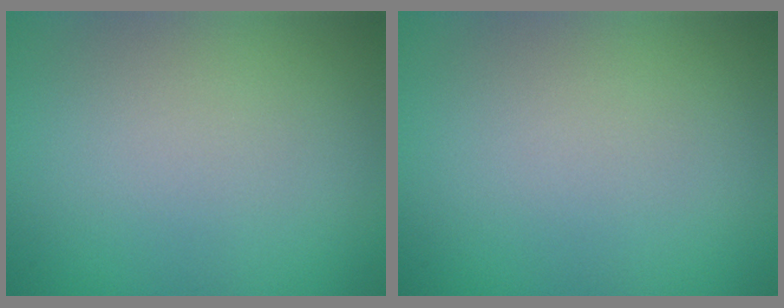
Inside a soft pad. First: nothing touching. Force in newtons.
{"total": 0.0}